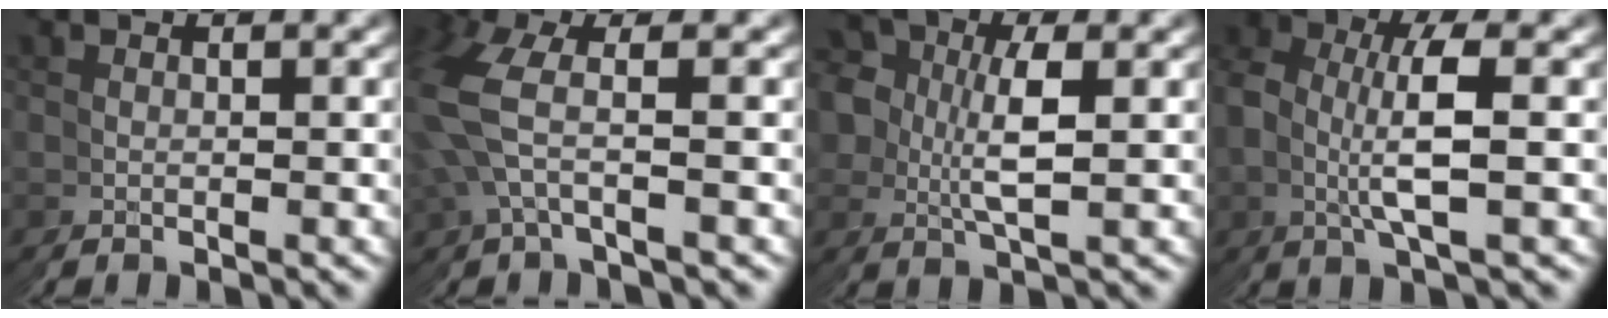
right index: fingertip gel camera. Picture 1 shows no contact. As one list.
[{"total": 4.1, "force": [2.1, 2.9, 2.0], "torque": [-0.079, 0.011, 0.032]}, {"total": 5.1, "force": [1.6, 4.1, 2.7], "torque": [-0.048, -0.006, 0.026]}, {"total": 4.0, "force": [0.9, 2.1, 3.3], "torque": [-0.070, 0.012, 0.010]}]